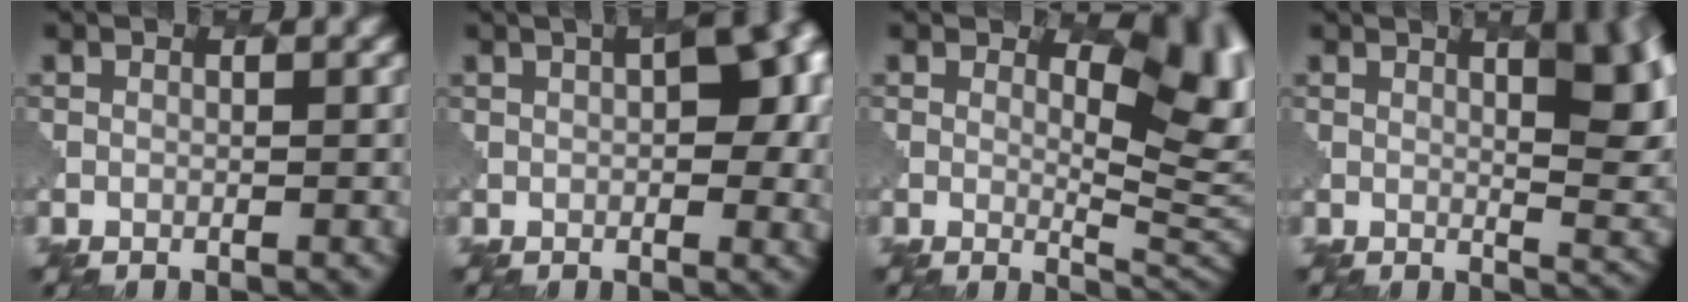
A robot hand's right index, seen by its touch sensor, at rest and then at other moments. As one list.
[{"total": 7.0, "force": [0.6, 3.4, 6.2], "torque": [-0.049, 0.012, 0.001]}, {"total": 7.7, "force": [2.4, 3.5, 6.5], "torque": [-0.089, -0.008, 0.035]}, {"total": 9.6, "force": [3.3, 3.9, 8.1], "torque": [-0.063, 0.010, 0.039]}]